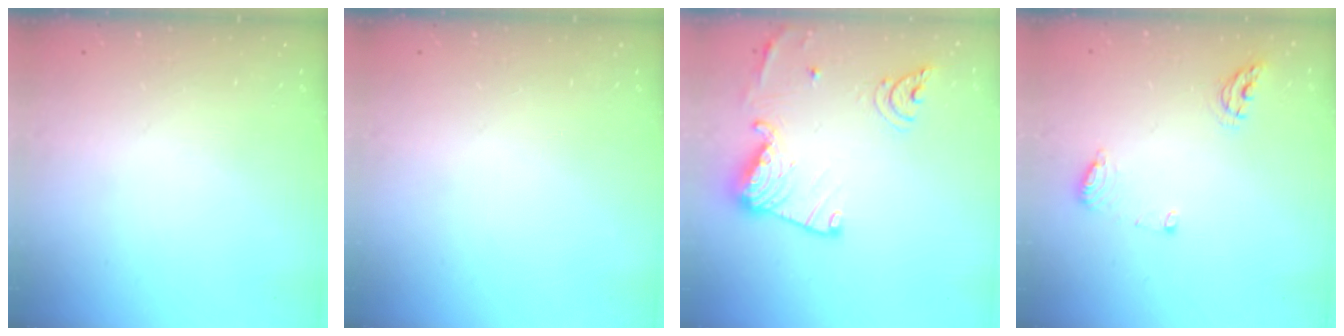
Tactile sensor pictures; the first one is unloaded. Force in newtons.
{"total": 0.0}
{"total": 17.0, "press": 16.9, "slide": 1.7}
{"total": 6.9, "press": 6.8, "slide": 0.9}